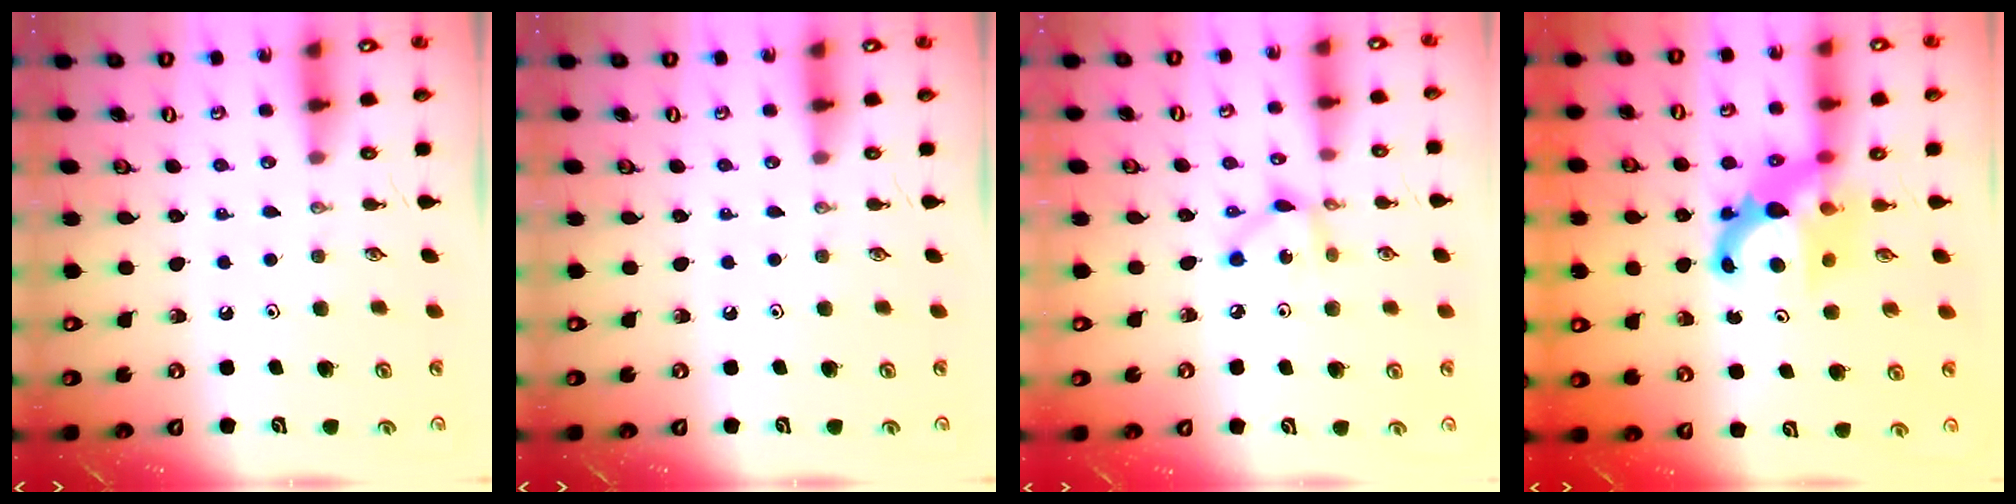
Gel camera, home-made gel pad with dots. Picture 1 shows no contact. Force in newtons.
{"total": 0.0}
{"total": 6.2, "press": 6.2, "slide": 0.2}
{"total": 8.6, "press": 8.5, "slide": 0.5}